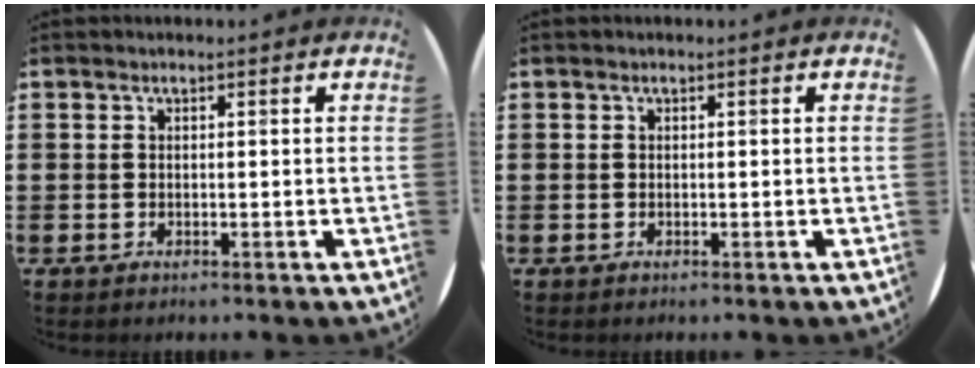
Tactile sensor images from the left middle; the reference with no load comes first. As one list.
[{"total": 0.0}]